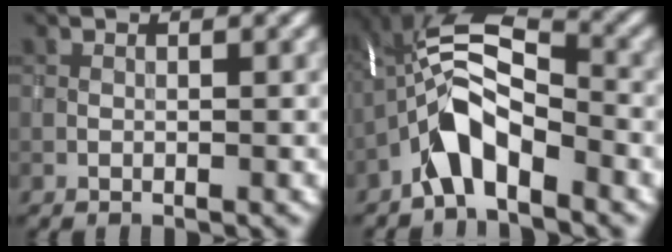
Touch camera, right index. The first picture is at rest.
{"total": 6.3, "force": [-3.2, 2.5, 4.8], "torque": [-0.092, 0.014, -0.071]}